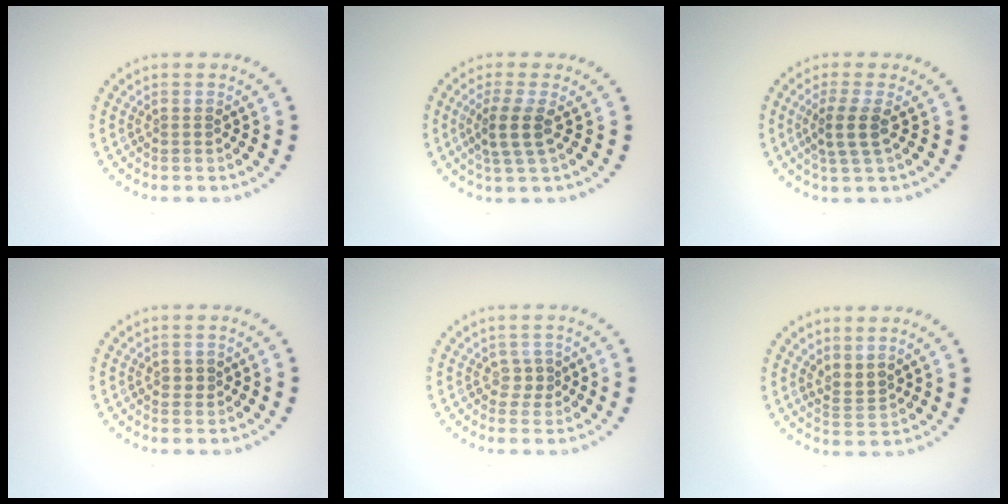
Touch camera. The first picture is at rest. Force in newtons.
{"total": 2.6, "press": 2.1, "slide": 1.6}
{"total": 2.6, "press": 2.1, "slide": 1.4}
{"total": 0.9, "press": 0.9, "slide": 0.2}
{"total": 1.1, "press": 0.8, "slide": 0.7}
{"total": 1.9, "press": 1.4, "slide": 1.2}